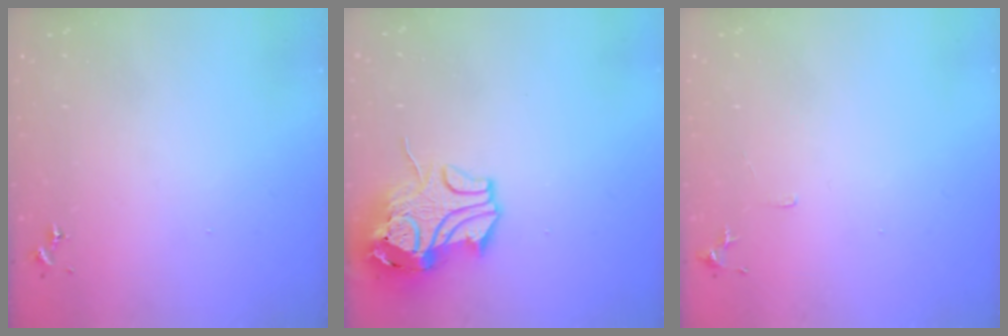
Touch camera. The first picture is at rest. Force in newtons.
{"total": 12.8, "press": 12.7, "slide": 1.8}
{"total": 5.7, "press": 5.6, "slide": 0.6}